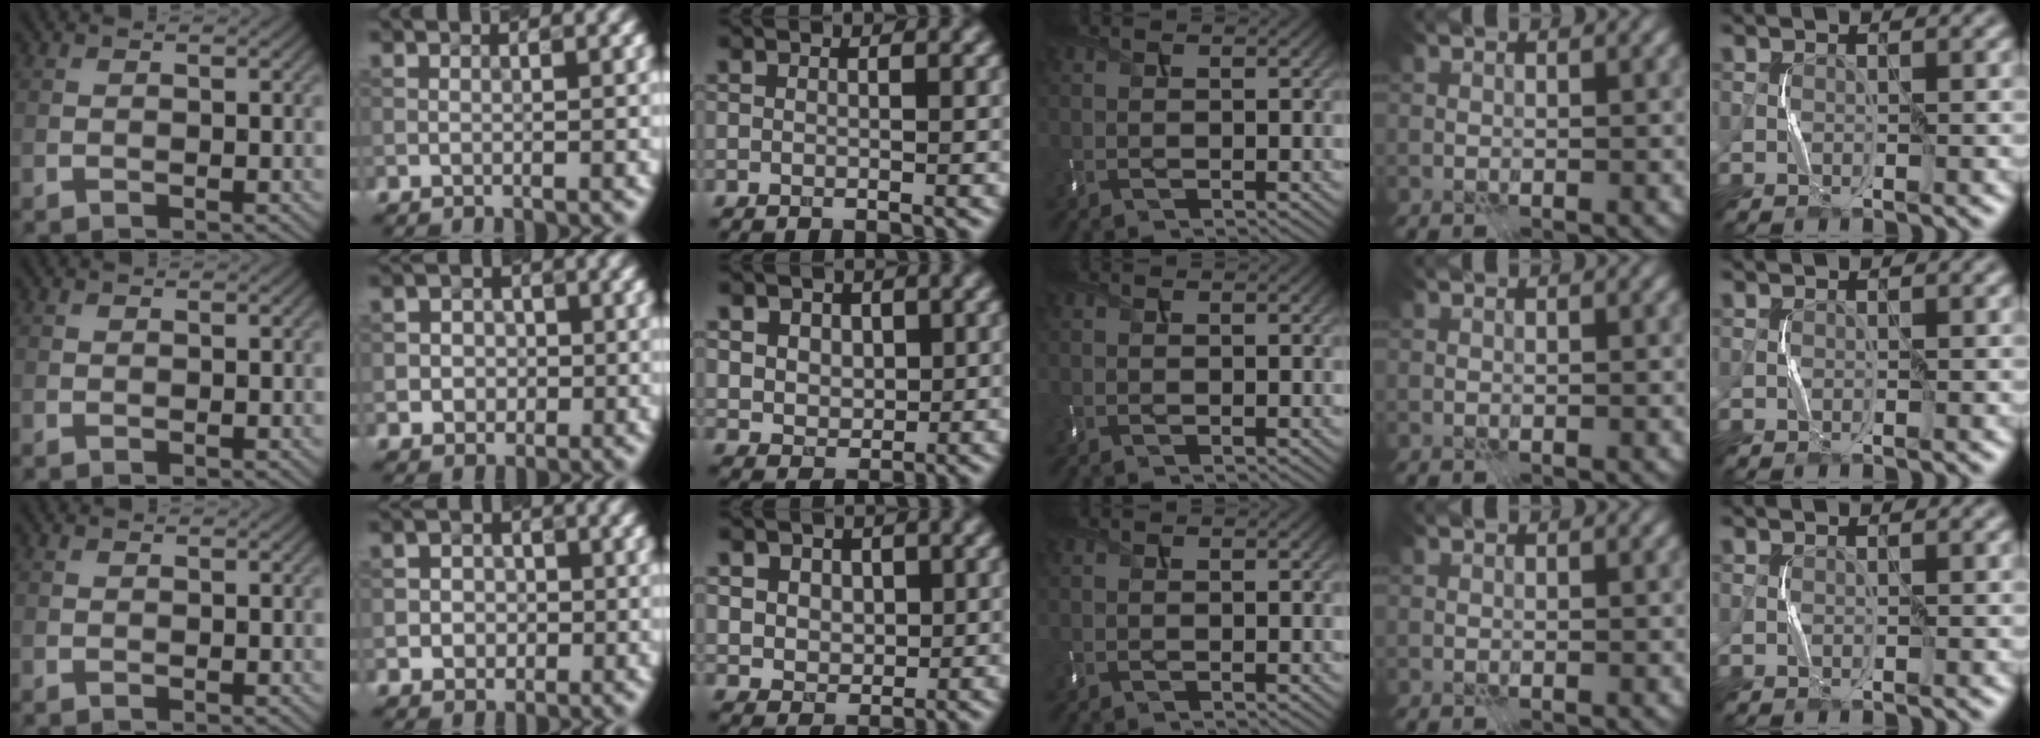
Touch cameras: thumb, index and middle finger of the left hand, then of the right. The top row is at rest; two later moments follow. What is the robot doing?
{"motion": "press", "object": "memory foam"}